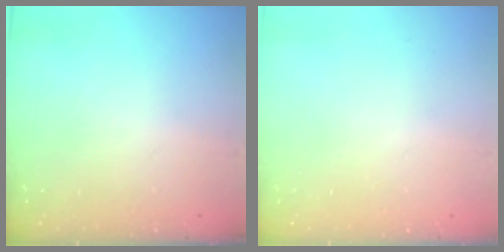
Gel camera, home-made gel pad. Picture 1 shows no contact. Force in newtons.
{"total": 0.0}